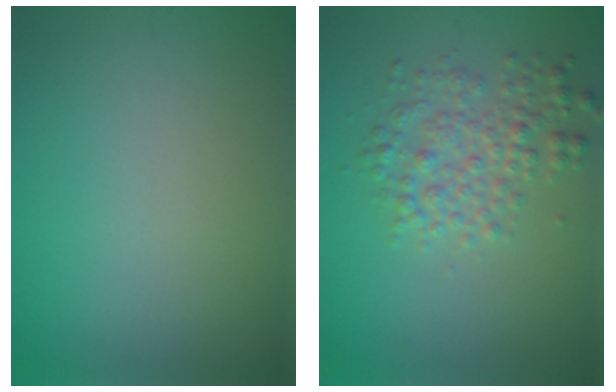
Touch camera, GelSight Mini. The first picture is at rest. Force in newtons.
{"total": 3.3, "press": 3.3, "slide": 0.1}